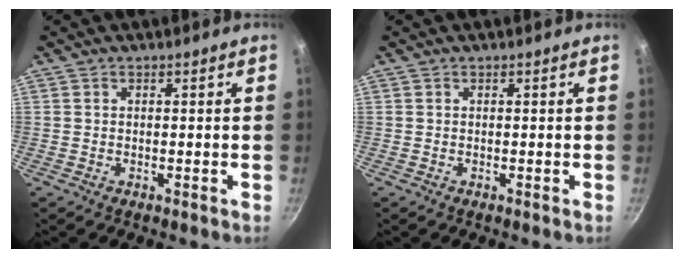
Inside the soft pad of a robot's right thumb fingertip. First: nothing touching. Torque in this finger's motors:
{"motor_torque": [-0.01, -0.01, 0.01, -0.01, 0.00]}